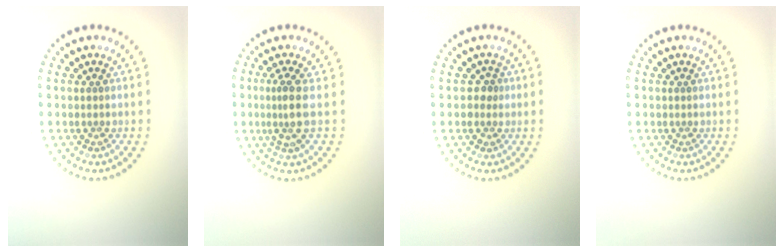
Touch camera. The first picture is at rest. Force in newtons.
{"total": 2.6, "press": 1.9, "slide": 1.8}
{"total": 1.1, "press": 1.0, "slide": 0.4}
{"total": 0.0}